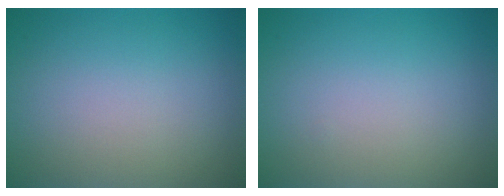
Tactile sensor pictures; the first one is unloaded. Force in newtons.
{"total": 0.0}